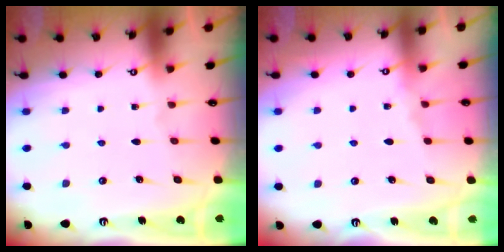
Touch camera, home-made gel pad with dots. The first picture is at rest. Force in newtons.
{"total": 3.7, "press": 3.7, "slide": 0.6}